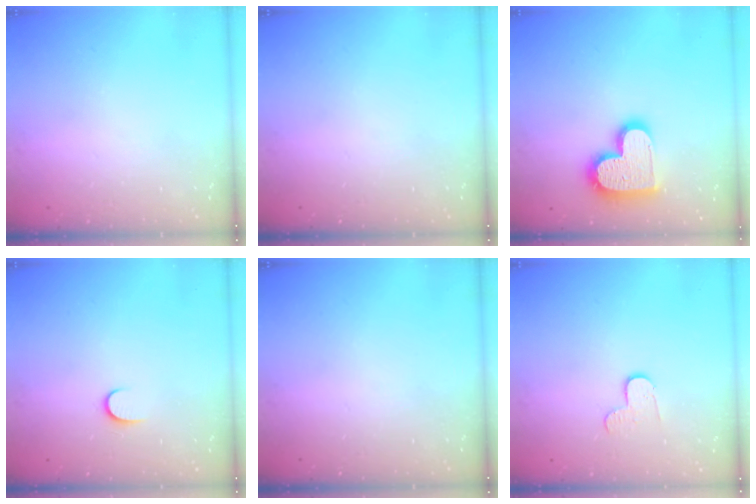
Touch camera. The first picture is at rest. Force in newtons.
{"total": 0.0}
{"total": 17.1, "press": 17.1, "slide": 1.1}
{"total": 5.3, "press": 5.3, "slide": 0.5}
{"total": 0.0}
{"total": 5.5, "press": 5.5, "slide": 0.5}